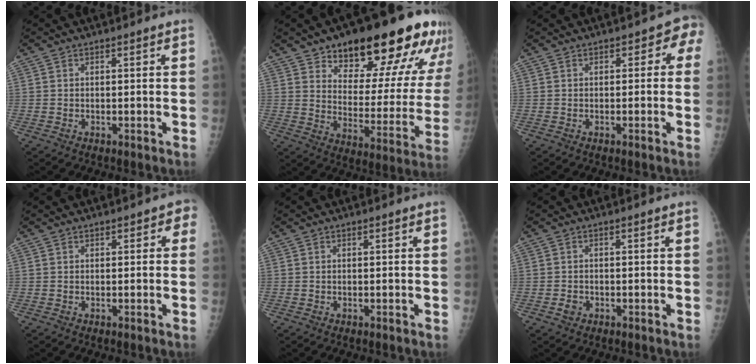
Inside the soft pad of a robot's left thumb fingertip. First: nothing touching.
{"total": 24.0, "force": [16.2, 10.0, 14.6], "torque": [-0.155, -0.067, 0.227]}
{"total": 3.0, "force": [0.4, 2.2, 2.0], "torque": [0.006, 0.008, -0.007]}
{"total": 2.1, "force": [0.8, 1.3, 1.4], "torque": [0.002, 0.003, 0.005]}
{"total": 0.0}
{"total": 1.4, "force": [-0.6, 1.2, 0.6], "torque": [-0.007, 0.003, -0.011]}